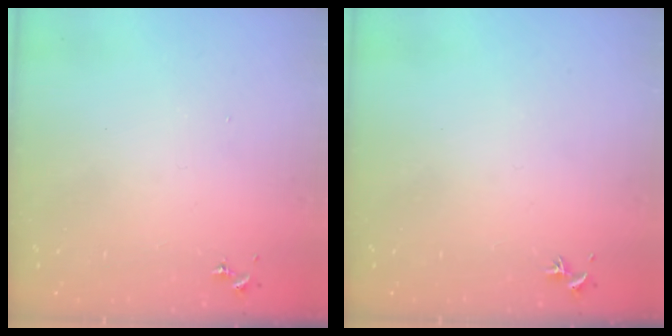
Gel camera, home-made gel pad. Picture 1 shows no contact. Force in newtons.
{"total": 0.0}